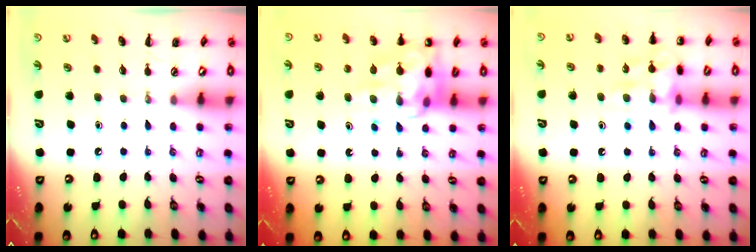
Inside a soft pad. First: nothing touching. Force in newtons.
{"total": 13.9, "press": 13.8, "slide": 1.8}
{"total": 13.7, "press": 13.6, "slide": 1.4}